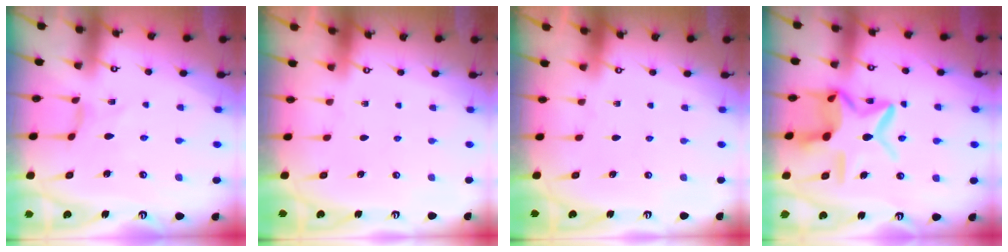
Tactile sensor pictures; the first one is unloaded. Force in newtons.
{"total": 0.0}
{"total": 0.0}
{"total": 15.1, "press": 15.0, "slide": 1.3}